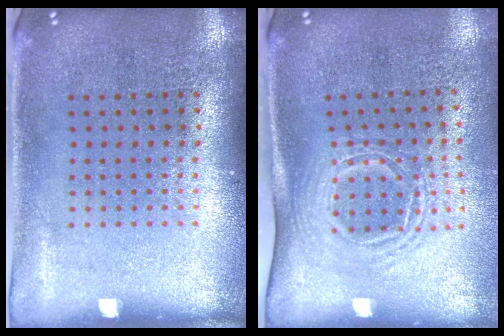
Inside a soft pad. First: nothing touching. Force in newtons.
{"total": 1.7, "press": 1.2, "slide": 1.2}